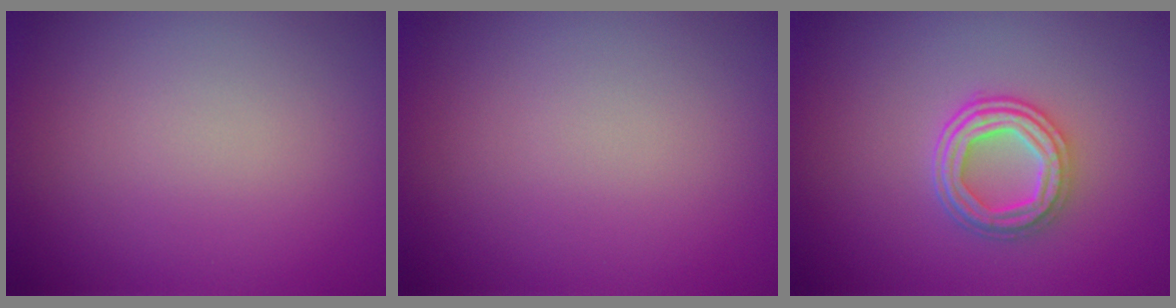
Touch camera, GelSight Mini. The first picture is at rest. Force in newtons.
{"total": 0.0}
{"total": 4.0, "press": 3.2, "slide": 2.3}